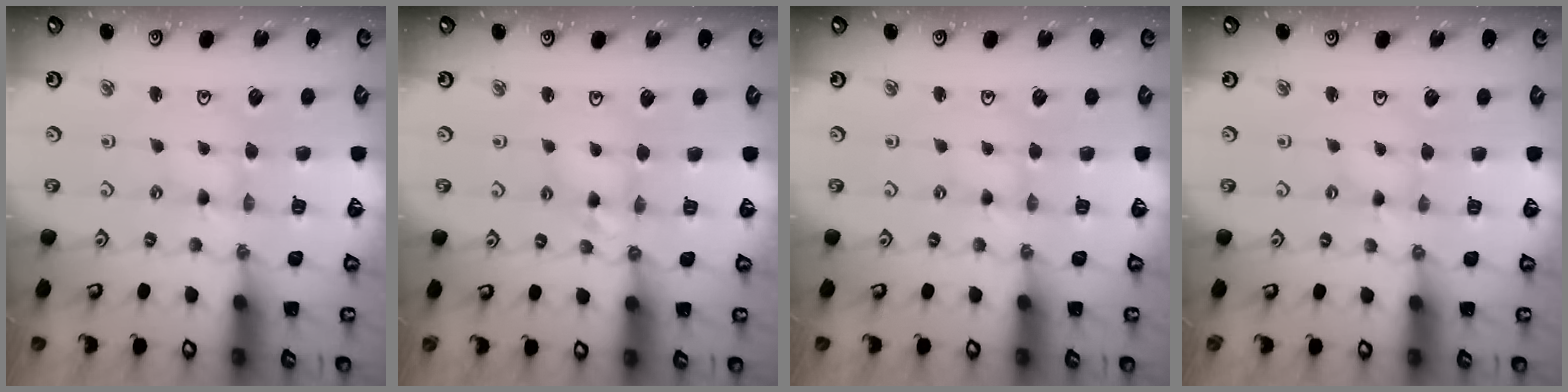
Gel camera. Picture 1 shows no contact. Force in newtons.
{"total": 6.1, "press": 6.1, "slide": 0.5}
{"total": 0.0}
{"total": 0.0}